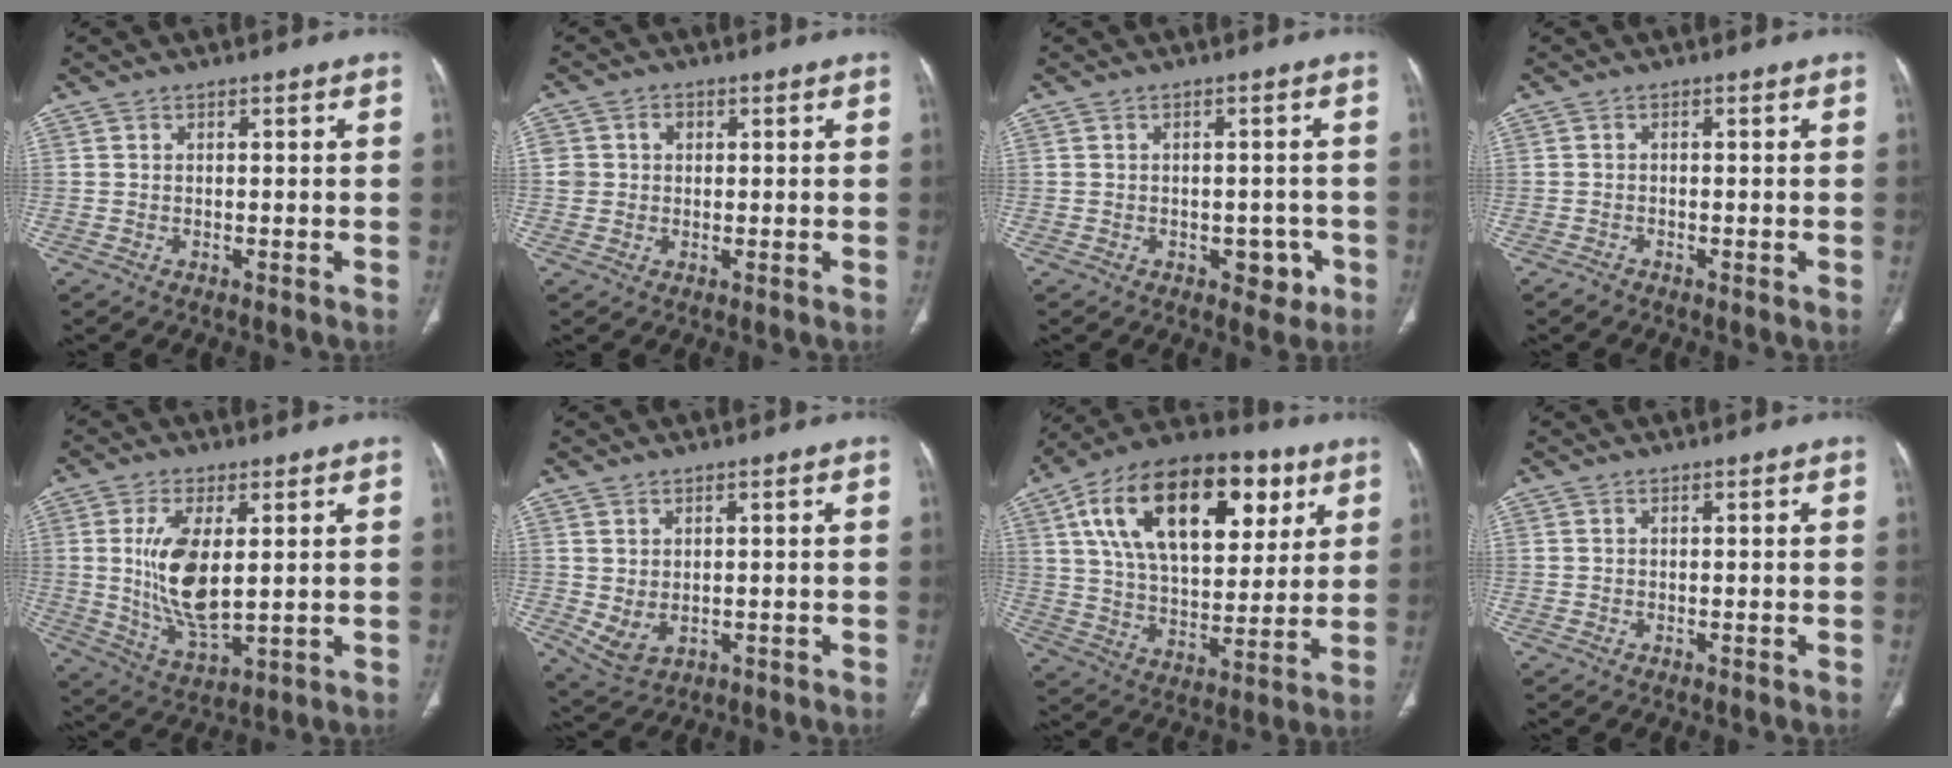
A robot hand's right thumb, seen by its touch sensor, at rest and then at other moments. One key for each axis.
{"total": 3.8, "fx": 0.7, "fy": 3.5, "fz": 1.3, "tx": -0.008, "ty": 0.006, "tz": 0.016}
{"total": 4.2, "fx": -1.7, "fy": 2.9, "fz": 2.6, "tx": -0.009, "ty": 0.010, "tz": -0.017}
{"total": 1.0, "fx": -0.6, "fy": 0.4, "fz": 0.6, "tx": -0.011, "ty": -0.002, "tz": -0.015}
{"total": 12.2, "fx": 1.7, "fy": 5.3, "fz": 10.8, "tx": -0.212, "ty": -0.023, "tz": 0.044}
{"total": 4.7, "fx": -0.1, "fy": 3.1, "fz": 3.4, "tx": -0.066, "ty": -0.005, "tz": 0.019}
{"total": 27.7, "fx": 10.6, "fy": 15.2, "fz": 20.5, "tx": -0.323, "ty": 0.002, "tz": 0.173}
{"total": 0.0}